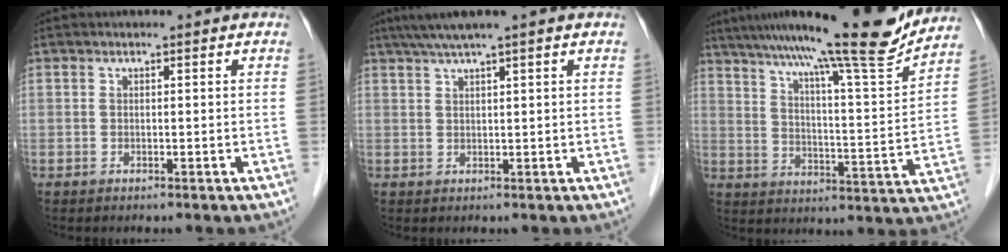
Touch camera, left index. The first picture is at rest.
{"total": 4.3, "force": [3.1, -0.9, 2.8], "torque": [-0.055, 0.019, 0.061]}
{"total": 20.0, "force": [17.0, -0.3, 10.6], "torque": [-0.165, -0.013, 0.245]}